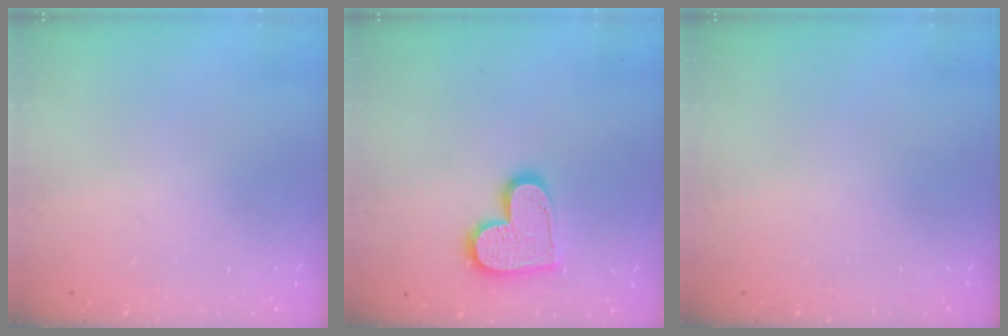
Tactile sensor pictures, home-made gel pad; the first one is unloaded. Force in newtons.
{"total": 13.8, "press": 13.7, "slide": 1.1}
{"total": 0.0}